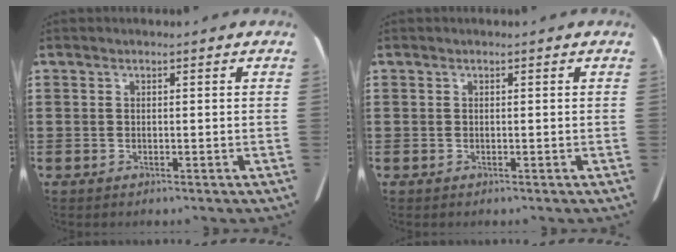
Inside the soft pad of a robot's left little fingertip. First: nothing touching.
{"total": 0.0}